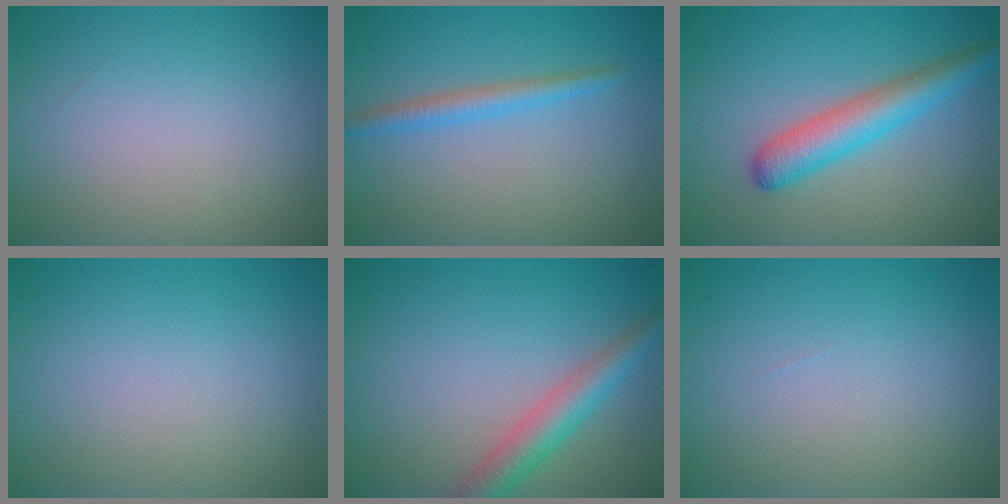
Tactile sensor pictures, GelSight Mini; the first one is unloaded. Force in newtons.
{"total": 2.1, "press": 2.0, "slide": 0.2}
{"total": 4.4, "press": 4.4, "slide": 0.1}
{"total": 0.0}
{"total": 4.0, "press": 4.0, "slide": 0.1}
{"total": 0.0}